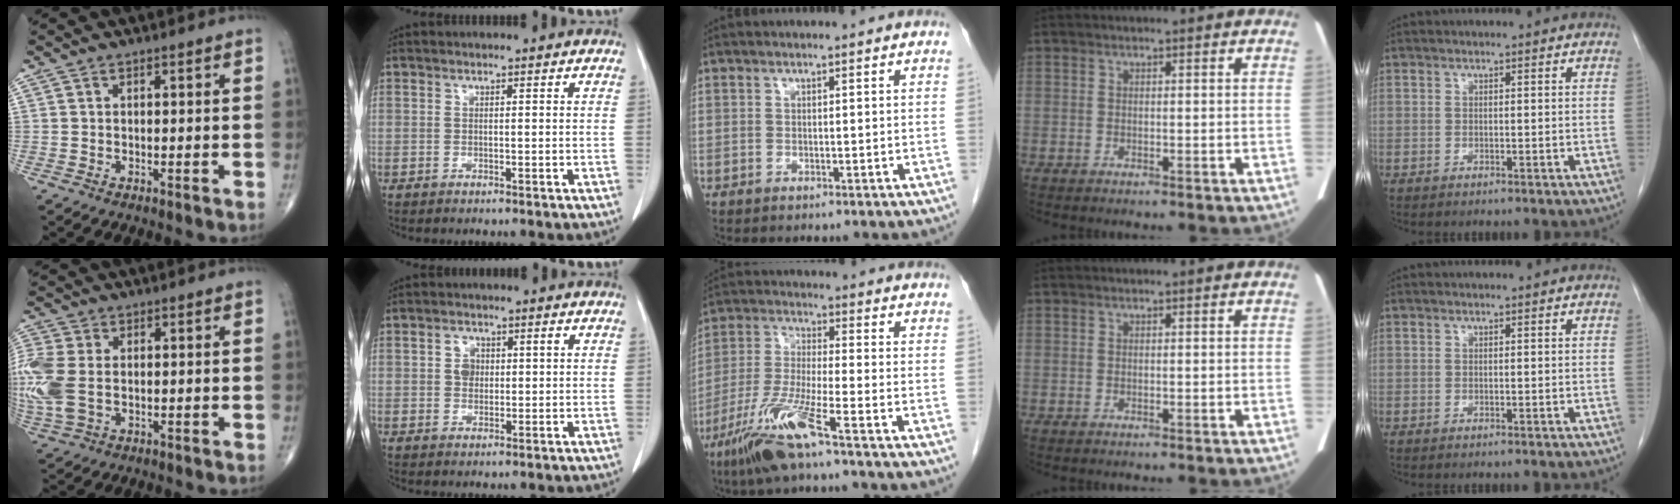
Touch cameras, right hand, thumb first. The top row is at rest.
{"thumb": {"total": 11.5, "force": [-0.1, 7.4, 8.7], "torque": [-0.249, 0.003, 0.004]}, "index": {"total": 2.9, "force": [0.6, 2.2, 1.7], "torque": [-0.027, 0.007, 0.010]}, "middle": {"total": 10.5, "force": [-6.5, -0.1, 8.3], "torque": [-0.180, -0.026, -0.134]}}